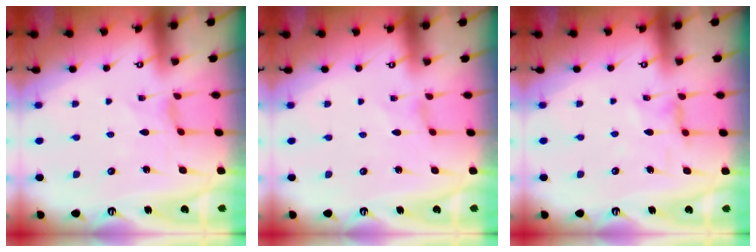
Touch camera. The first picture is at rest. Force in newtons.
{"total": 0.7, "press": 0.6, "slide": 0.1}
{"total": 1.2, "press": 1.2, "slide": 0.2}